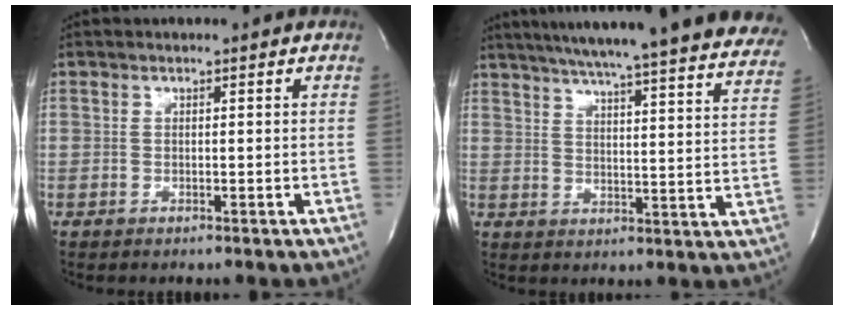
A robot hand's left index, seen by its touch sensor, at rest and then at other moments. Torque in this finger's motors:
{"motor_torque": [0.10, -0.20, 0.80, 0.15]}